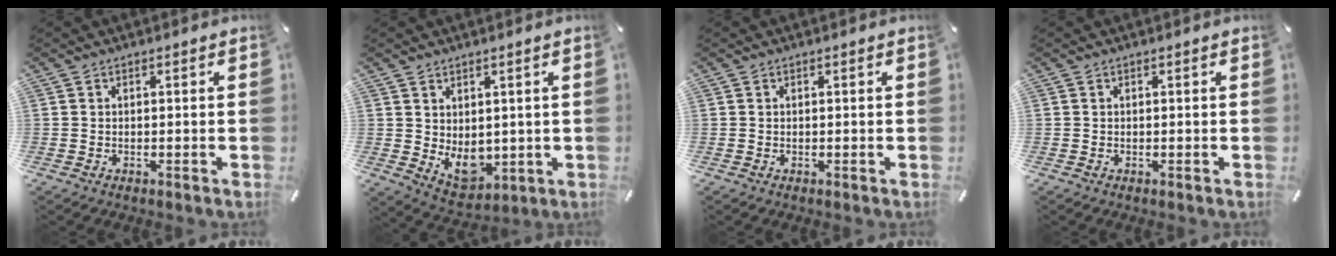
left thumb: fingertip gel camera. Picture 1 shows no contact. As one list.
[{"total": 7.7, "force": [-0.1, 6.2, 4.6], "torque": [-0.059, -0.008, 0.001]}, {"total": 0.0}, {"total": 0.0}]